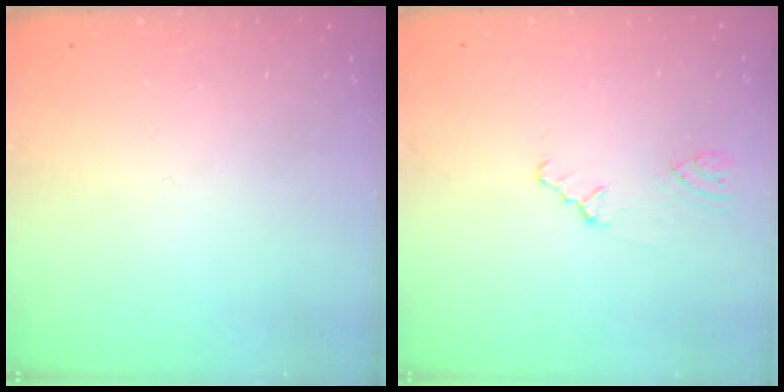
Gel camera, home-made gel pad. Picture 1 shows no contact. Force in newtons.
{"total": 0.9, "press": 0.8, "slide": 0.2}